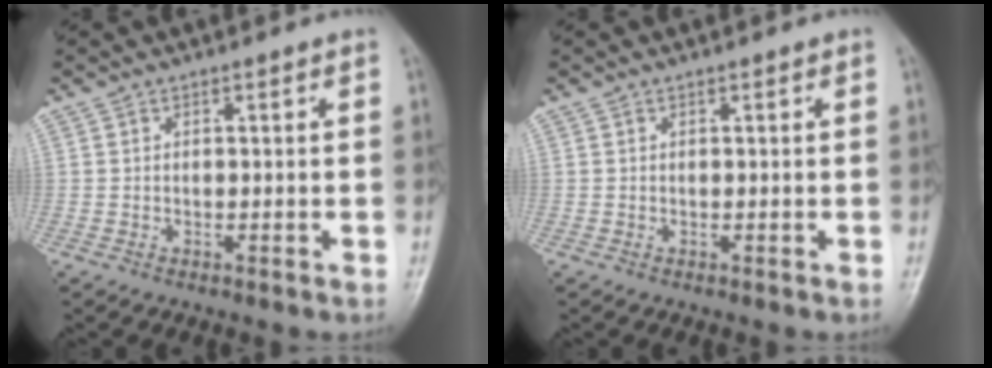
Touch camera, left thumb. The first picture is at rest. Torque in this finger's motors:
{"motor_torque": [-0.02, 0.02, -0.01, 0.00, 0.00]}